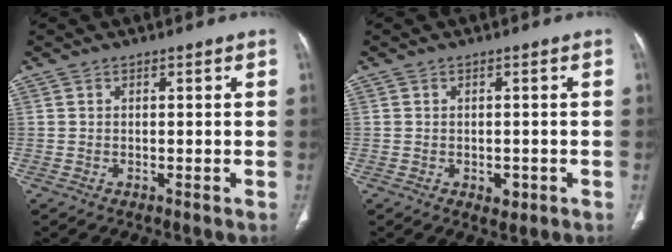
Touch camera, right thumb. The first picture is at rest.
{"total": 2.1, "force": [-0.7, 1.5, 1.3], "torque": [-0.007, 0.002, -0.004]}